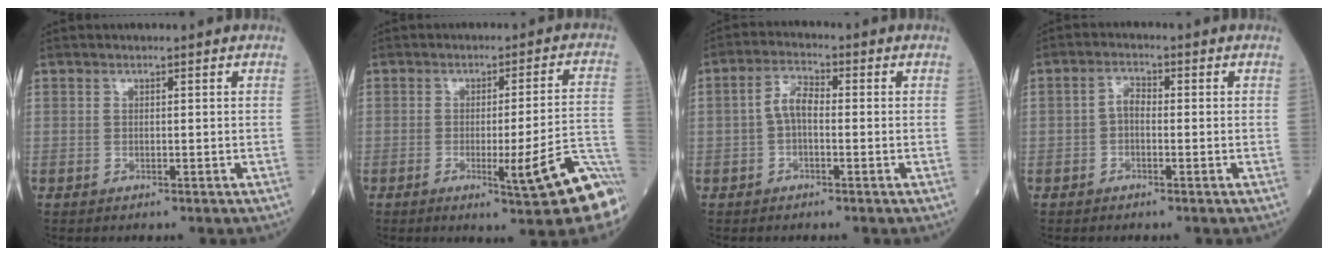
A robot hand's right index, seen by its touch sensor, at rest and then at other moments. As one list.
[{"total": 10.7, "force": [-5.4, -0.2, 9.3], "torque": [-0.100, 0.002, -0.067]}, {"total": 3.9, "force": [-0.5, 1.7, 3.5], "torque": [-0.065, 0.011, -0.013]}, {"total": 2.2, "force": [-0.5, 1.2, 1.8], "torque": [-0.026, 0.006, -0.012]}]